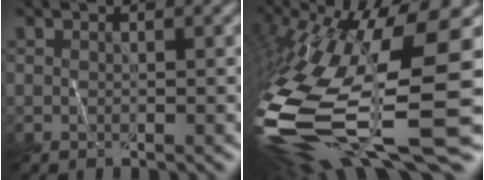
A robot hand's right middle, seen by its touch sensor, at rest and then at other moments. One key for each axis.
{"total": 17.5, "fx": -3.1, "fy": 6.0, "fz": 16.1, "tx": -0.361, "ty": -0.036, "tz": -0.040}